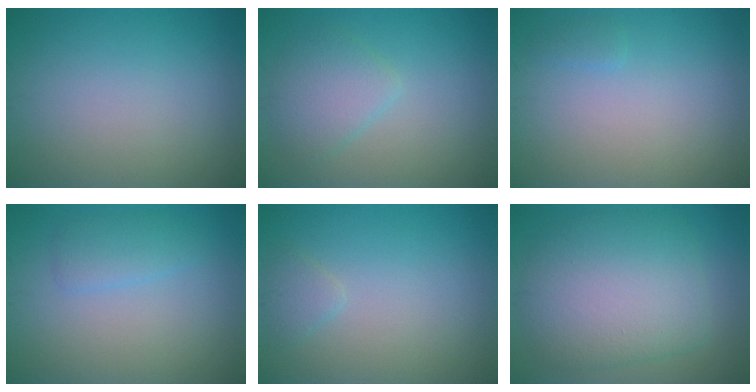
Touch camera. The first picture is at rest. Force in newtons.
{"total": 3.0, "press": 3.0, "slide": 0.2}
{"total": 0.6, "press": 0.6, "slide": 0.1}
{"total": 1.9, "press": 1.9, "slide": 0.1}
{"total": 1.1, "press": 1.1, "slide": 0.1}
{"total": 8.2, "press": 8.2, "slide": 0.3}